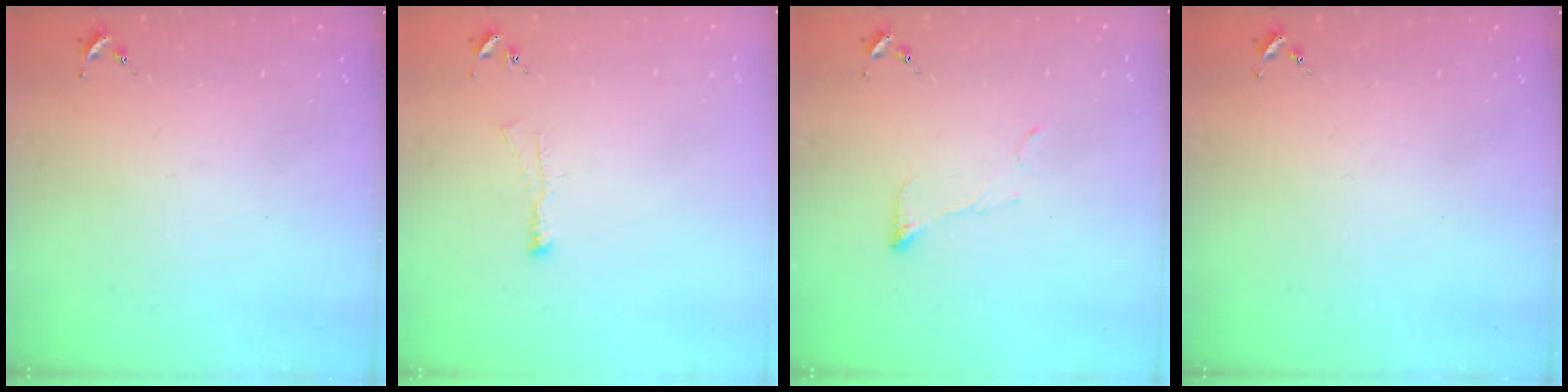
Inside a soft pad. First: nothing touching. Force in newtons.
{"total": 3.7, "press": 3.6, "slide": 0.6}
{"total": 5.5, "press": 5.5, "slide": 0.4}
{"total": 0.0}